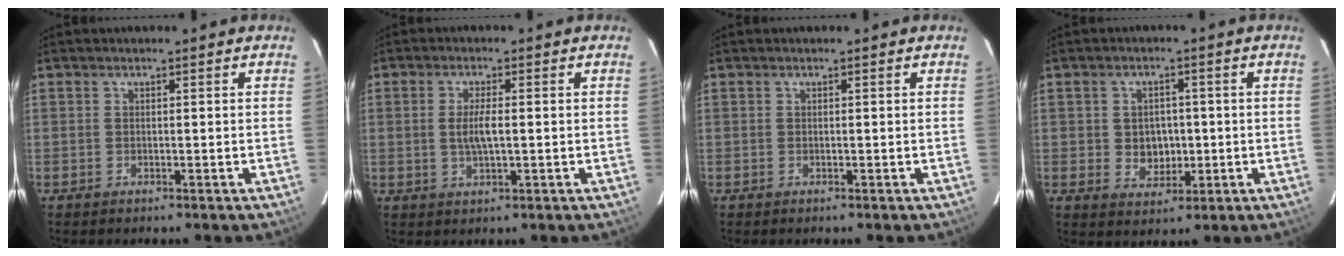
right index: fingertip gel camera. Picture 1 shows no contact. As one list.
[{"total": 3.9, "force": [0.1, 1.1, 3.8], "torque": [-0.071, 0.000, 0.006]}, {"total": 0.0}, {"total": 5.0, "force": [-0.2, 4.4, 2.4], "torque": [-0.044, 0.007, 0.008]}]